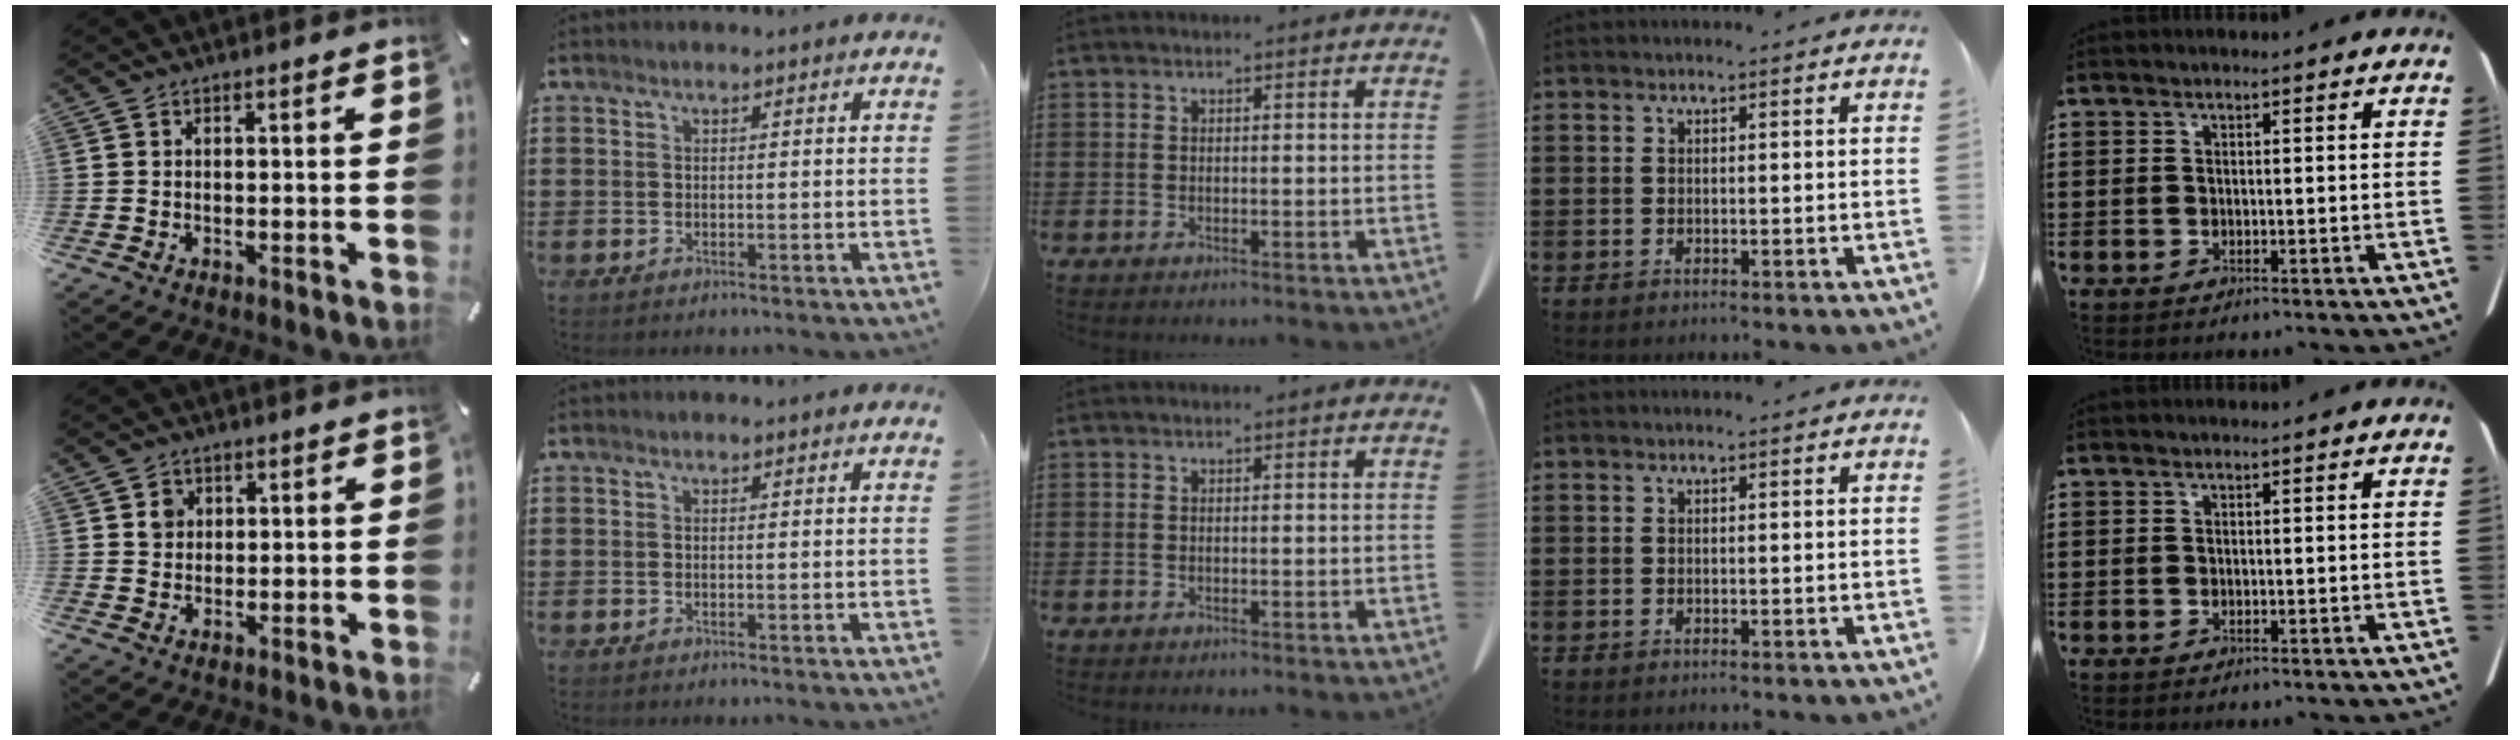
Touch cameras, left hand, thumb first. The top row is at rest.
{"thumb": {"total": 3.3, "force": [1.1, 3.1, 0.3], "torque": [0.004, -0.001, 0.016]}}